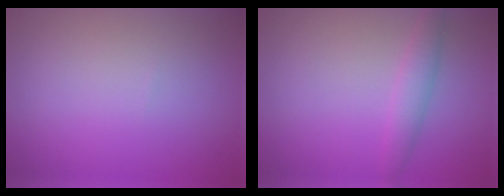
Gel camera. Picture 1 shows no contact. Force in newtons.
{"total": 1.9, "press": 1.9, "slide": 0.0}